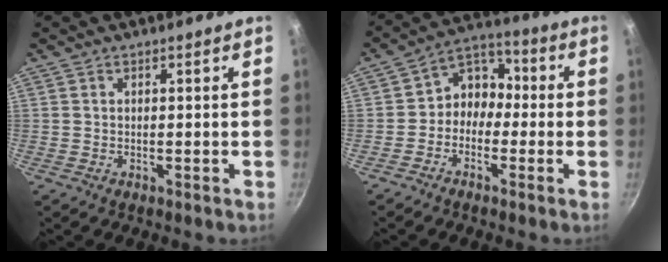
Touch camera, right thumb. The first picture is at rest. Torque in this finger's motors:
{"motor_torque": [-0.18, 0.11, -0.17, 0.07, 0.02]}